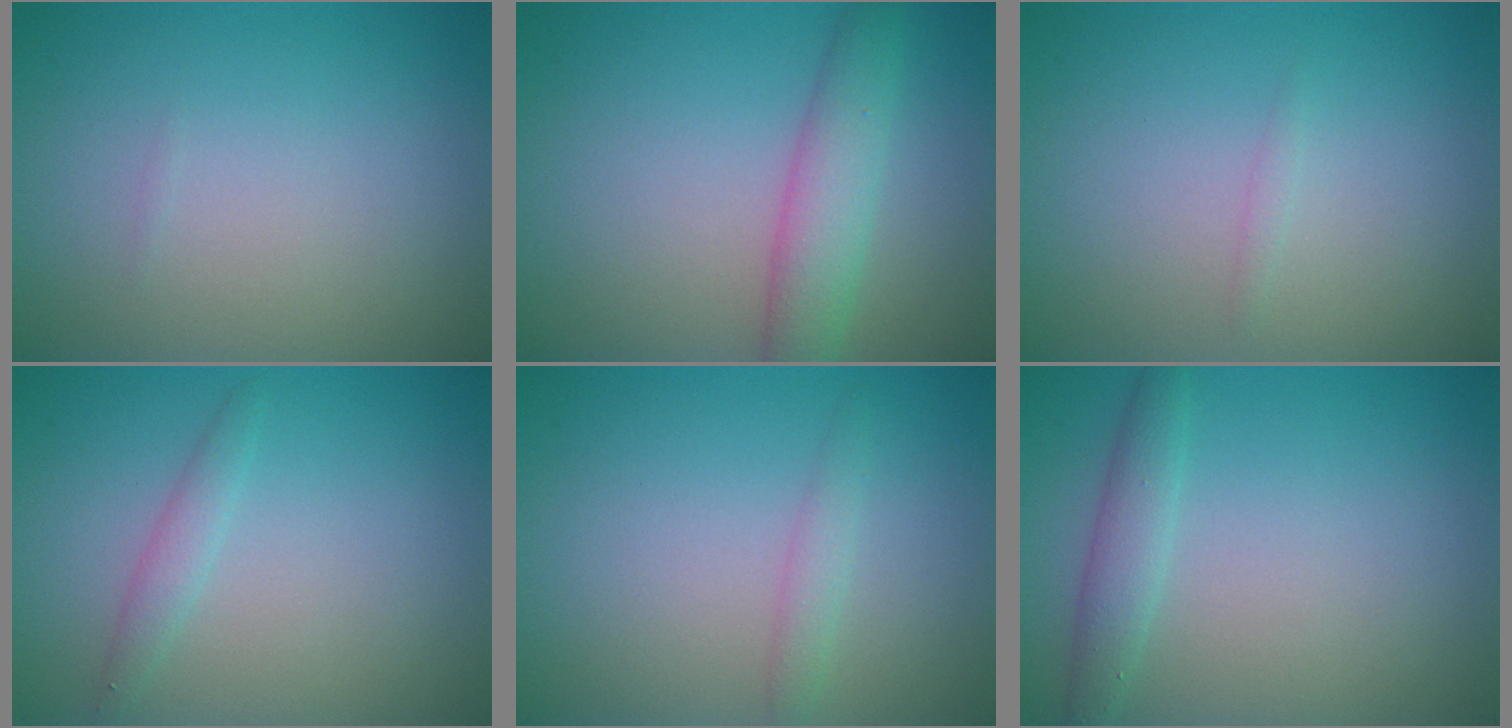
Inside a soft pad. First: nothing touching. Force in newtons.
{"total": 4.1, "press": 4.1, "slide": 0.1}
{"total": 0.6, "press": 0.6, "slide": 0.1}
{"total": 1.4, "press": 1.4, "slide": 0.0}
{"total": 1.3, "press": 1.3, "slide": 0.0}
{"total": 2.2, "press": 2.2, "slide": 0.0}